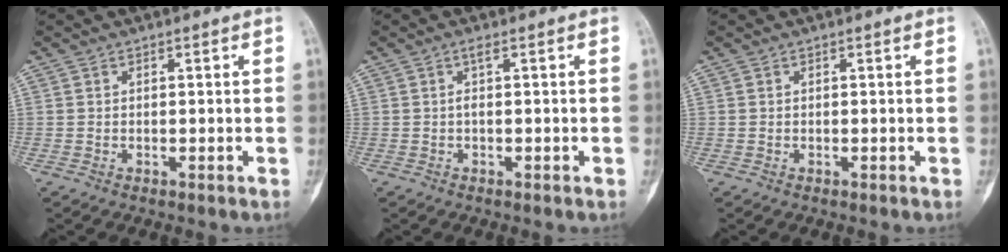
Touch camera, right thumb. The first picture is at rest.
{"total": 1.2, "force": [0.1, 0.1, 1.2], "torque": [-0.026, 0.005, 0.001]}
{"total": 0.0}